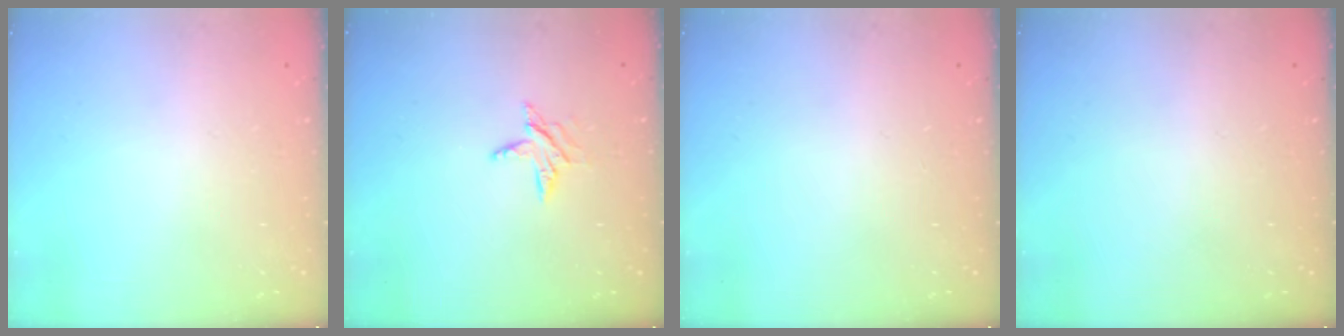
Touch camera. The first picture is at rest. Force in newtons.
{"total": 6.4, "press": 6.3, "slide": 0.5}
{"total": 0.0}
{"total": 0.0}